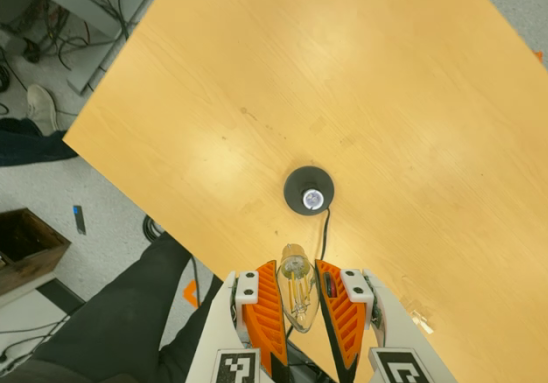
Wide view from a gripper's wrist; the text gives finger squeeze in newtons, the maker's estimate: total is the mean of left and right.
{"total": 11.5, "left": 11.8, "right": 11.3}